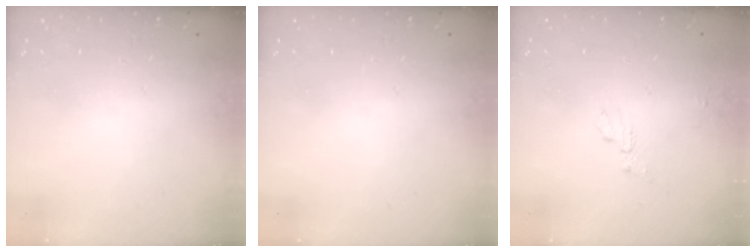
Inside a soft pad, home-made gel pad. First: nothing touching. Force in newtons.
{"total": 0.0}
{"total": 4.4, "press": 4.4, "slide": 0.4}